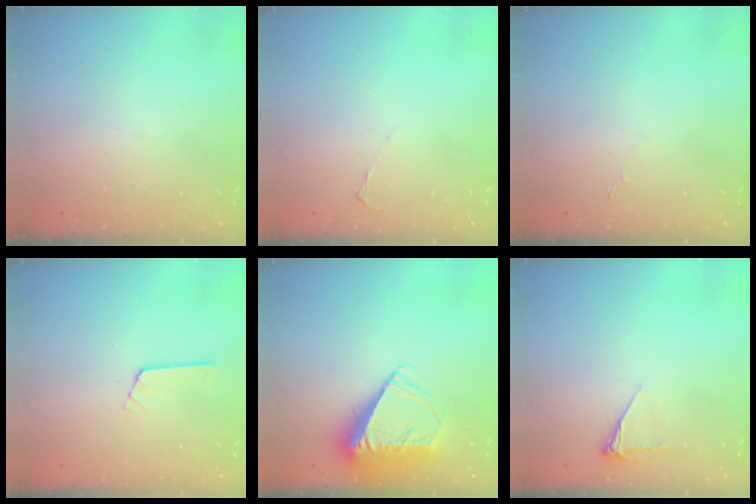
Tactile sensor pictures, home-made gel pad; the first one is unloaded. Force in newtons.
{"total": 1.7, "press": 1.7, "slide": 0.3}
{"total": 1.9, "press": 1.9, "slide": 0.3}
{"total": 2.4, "press": 2.4, "slide": 0.2}
{"total": 10.4, "press": 10.3, "slide": 1.5}
{"total": 4.6, "press": 4.6, "slide": 0.7}